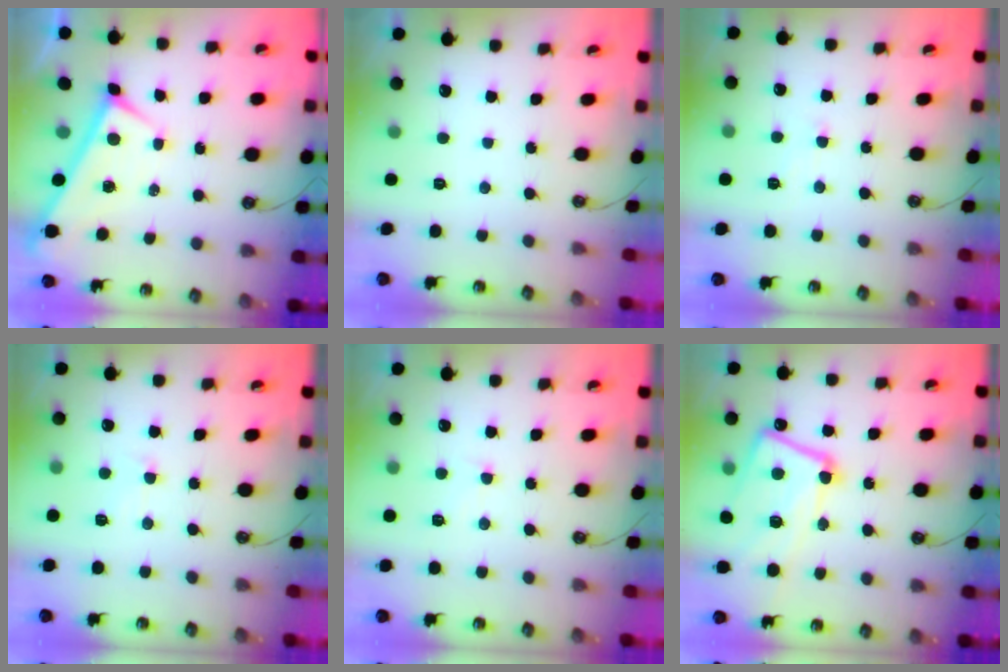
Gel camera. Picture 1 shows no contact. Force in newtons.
{"total": 0.0}
{"total": 1.7, "press": 1.6, "slide": 0.5}
{"total": 0.7, "press": 0.1, "slide": 0.7}
{"total": 1.4, "press": 1.2, "slide": 0.7}
{"total": 13.6, "press": 13.5, "slide": 1.8}